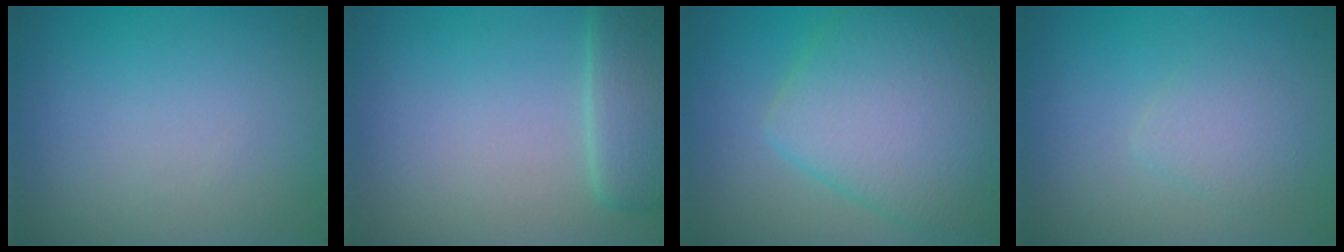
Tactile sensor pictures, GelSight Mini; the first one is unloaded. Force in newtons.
{"total": 3.4, "press": 2.9, "slide": 1.8}
{"total": 8.3, "press": 8.3, "slide": 0.2}
{"total": 1.8, "press": 1.8, "slide": 0.1}